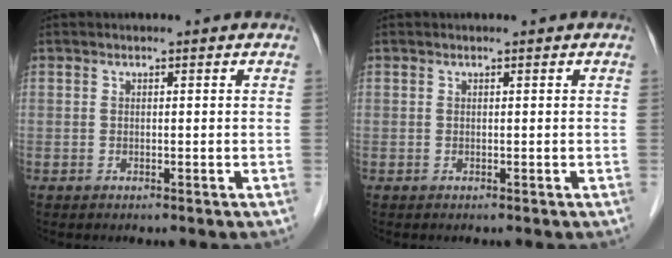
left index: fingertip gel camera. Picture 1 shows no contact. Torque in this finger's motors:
{"motor_torque": [0.00, 0.00, 0.00, 0.00]}